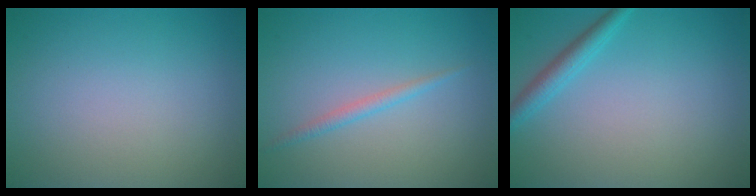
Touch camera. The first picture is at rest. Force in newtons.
{"total": 1.2, "press": 1.2, "slide": 0.0}
{"total": 2.0, "press": 2.0, "slide": 0.1}